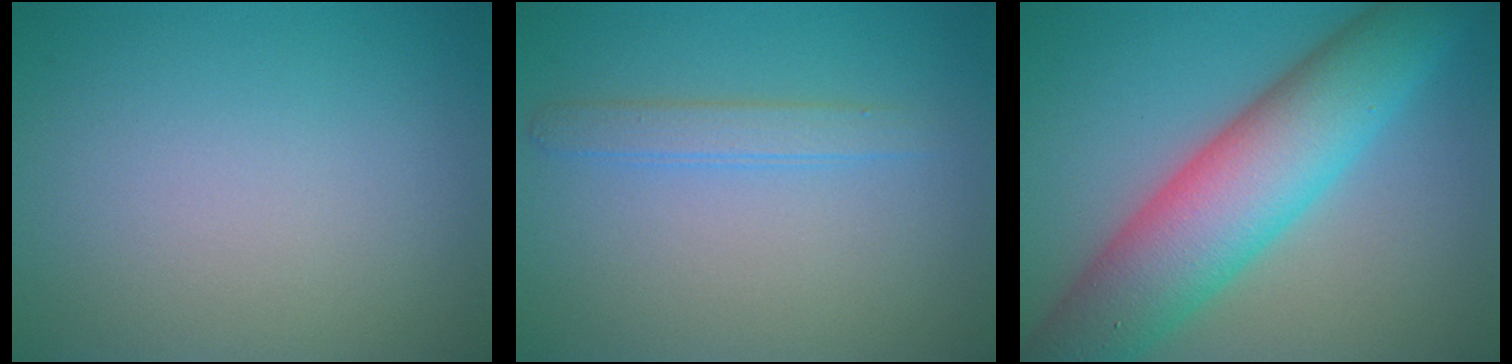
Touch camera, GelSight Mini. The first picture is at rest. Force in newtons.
{"total": 1.8, "press": 1.8, "slide": 0.1}
{"total": 10.3, "press": 10.3, "slide": 0.4}